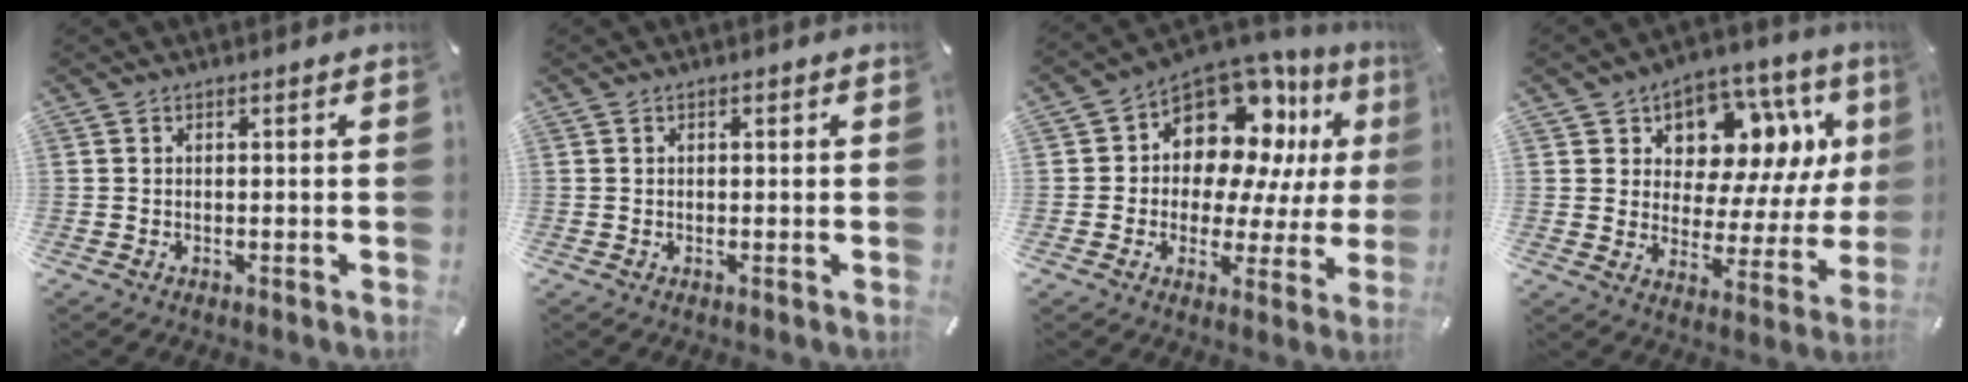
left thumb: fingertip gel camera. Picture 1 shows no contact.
{"total": 0.5, "force": [0.1, 0.4, 0.3], "torque": [-0.005, 0.003, 0.000]}
{"total": 15.3, "force": [7.7, 10.4, 8.1], "torque": [-0.144, -0.061, 0.139]}
{"total": 10.7, "force": [5.9, 7.6, 4.7], "torque": [-0.065, -0.058, 0.103]}